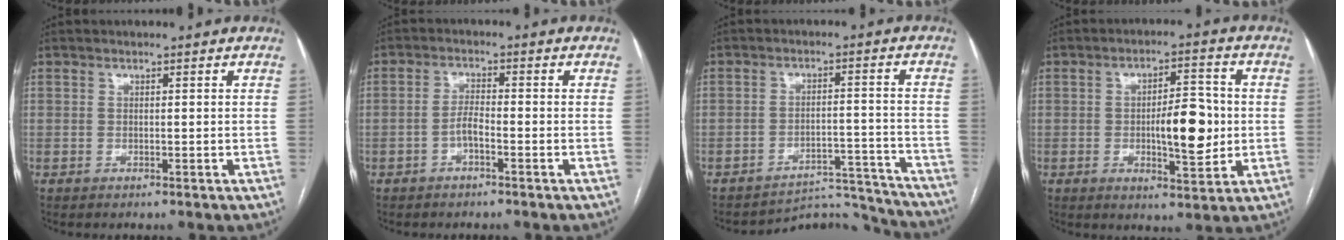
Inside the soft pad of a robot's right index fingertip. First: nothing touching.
{"total": 2.6, "force": [-1.3, 0.5, 2.2], "torque": [-0.039, 0.005, -0.027]}
{"total": 10.3, "force": [-10.0, 1.0, -2.2], "torque": [0.048, 0.047, -0.134]}
{"total": 9.4, "force": [-0.7, 3.0, 8.9], "torque": [-0.135, 0.005, -0.005]}